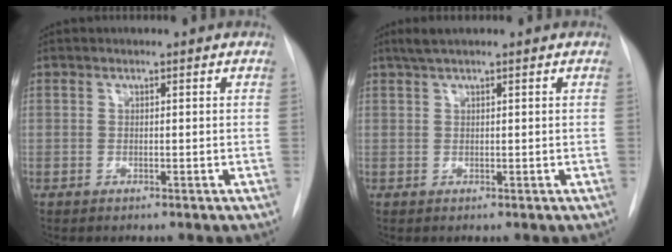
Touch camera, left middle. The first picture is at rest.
{"total": 2.2, "force": [1.6, 0.0, 1.5], "torque": [-0.035, 0.015, 0.032]}